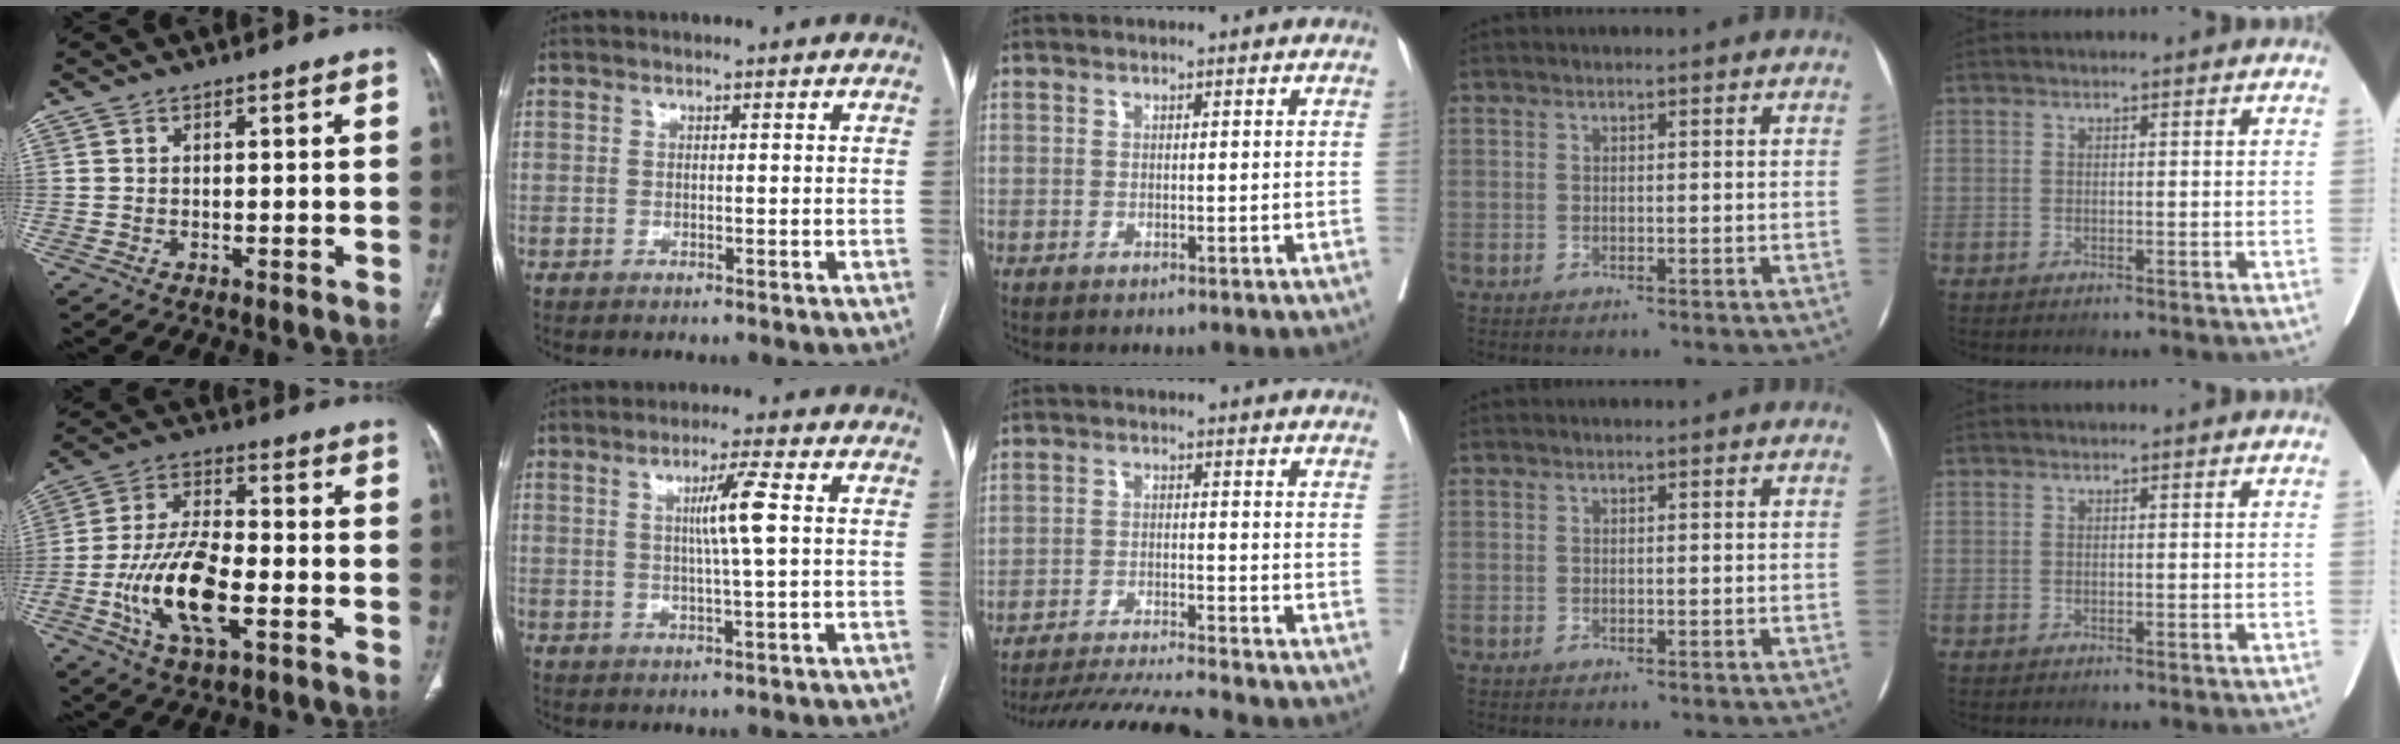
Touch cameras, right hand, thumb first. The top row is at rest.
{"thumb": {"total": 14.9, "force": [-4.7, 6.5, 12.6], "torque": [-0.242, 0.020, -0.086]}, "index": {"total": 5.6, "force": [1.1, -0.8, 5.4], "torque": [-0.096, -0.001, 0.020]}, "middle": {"total": 12.0, "force": [-11.3, -1.6, 3.7], "torque": [-0.048, -0.020, -0.185]}}